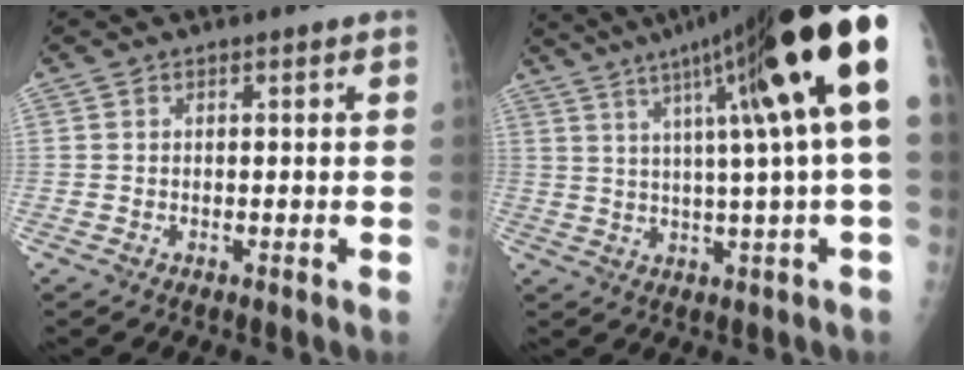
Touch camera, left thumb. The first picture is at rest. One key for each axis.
{"total": 22.5, "fx": 8.1, "fy": 1.1, "fz": 21.0, "tx": -0.311, "ty": 0.011, "tz": 0.116}